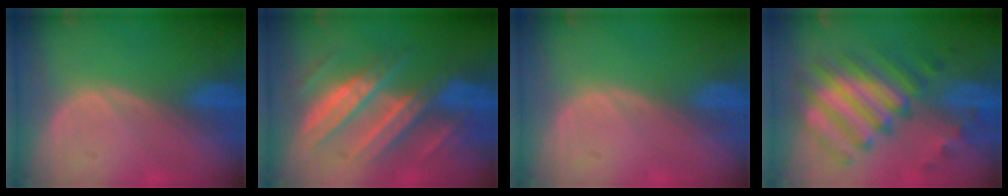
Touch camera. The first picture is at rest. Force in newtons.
{"total": 9.9, "press": 9.8, "slide": 0.9}
{"total": 0.0}
{"total": 9.9, "press": 9.7, "slide": 2.2}